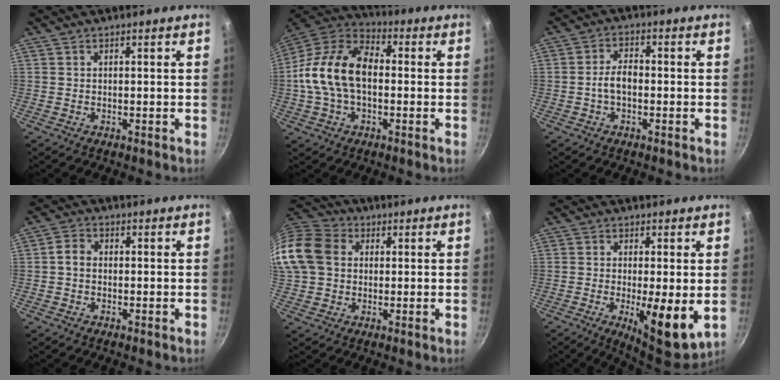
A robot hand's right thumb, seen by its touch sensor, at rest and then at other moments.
{"total": 16.3, "force": [-0.5, 10.4, 12.5], "torque": [-0.209, 0.039, -0.026]}
{"total": 4.4, "force": [-1.0, 2.5, 3.5], "torque": [-0.057, 0.022, -0.021]}
{"total": 2.9, "force": [-0.2, 2.2, 1.8], "torque": [-0.035, 0.011, -0.011]}
{"total": 15.9, "force": [2.1, 12.9, 9.0], "torque": [-0.180, 0.033, 0.025]}
{"total": 9.7, "force": [-1.5, 2.4, 9.2], "torque": [-0.135, -0.013, -0.013]}